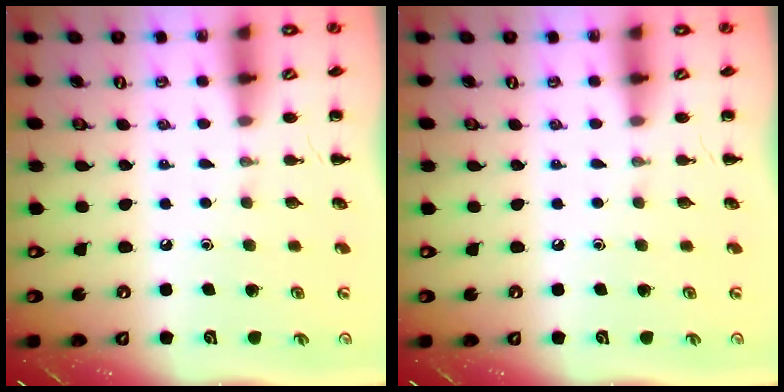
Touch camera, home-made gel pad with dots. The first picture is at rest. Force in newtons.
{"total": 0.0}